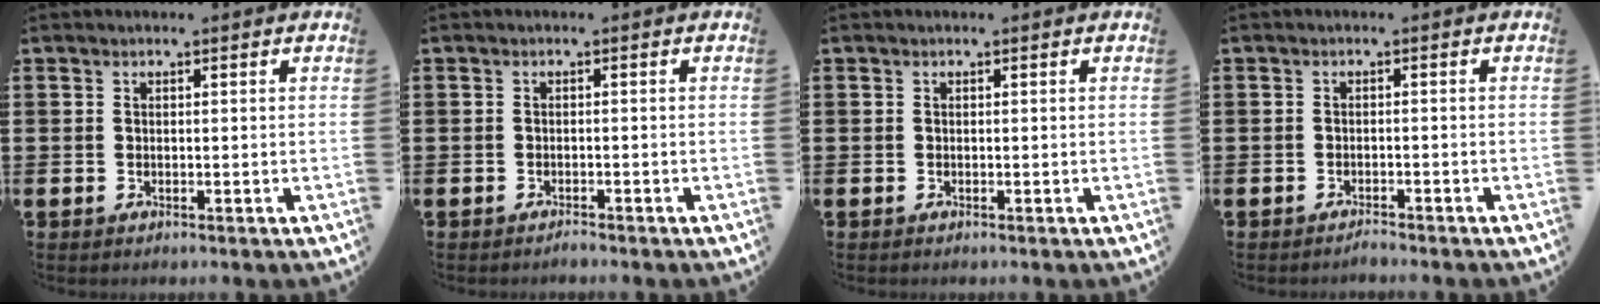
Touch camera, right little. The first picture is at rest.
{"total": 0.7, "force": [-0.7, 0.0, 0.1], "torque": [-0.004, -0.003, -0.013]}
{"total": 0.0}
{"total": 1.0, "force": [-1.0, 0.0, 0.1], "torque": [-0.005, -0.001, -0.021]}